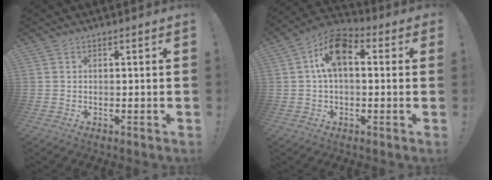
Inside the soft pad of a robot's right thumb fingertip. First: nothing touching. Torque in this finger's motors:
{"motor_torque": [0.03, 1.19, 0.19, 0.19, 0.37]}